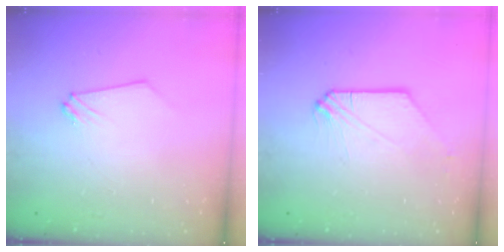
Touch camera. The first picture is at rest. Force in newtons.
{"total": 0.8, "press": 0.8, "slide": 0.2}